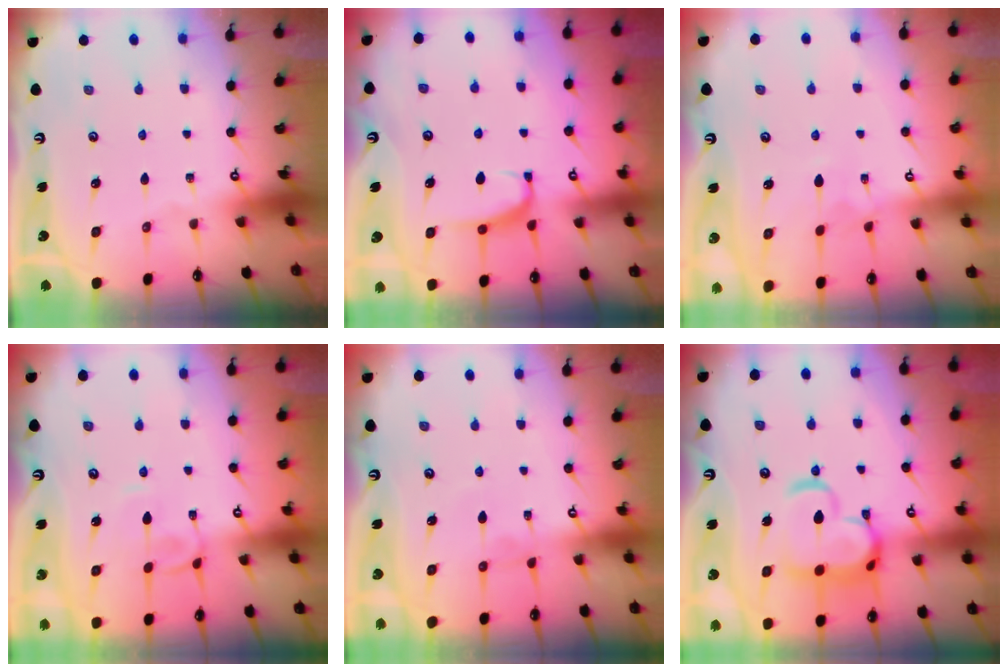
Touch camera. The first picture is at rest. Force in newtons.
{"total": 2.1, "press": 2.0, "slide": 0.6}
{"total": 2.9, "press": 2.9, "slide": 0.2}
{"total": 3.8, "press": 3.8, "slide": 0.1}
{"total": 1.1, "press": 1.0, "slide": 0.2}
{"total": 8.3, "press": 8.1, "slide": 1.5}